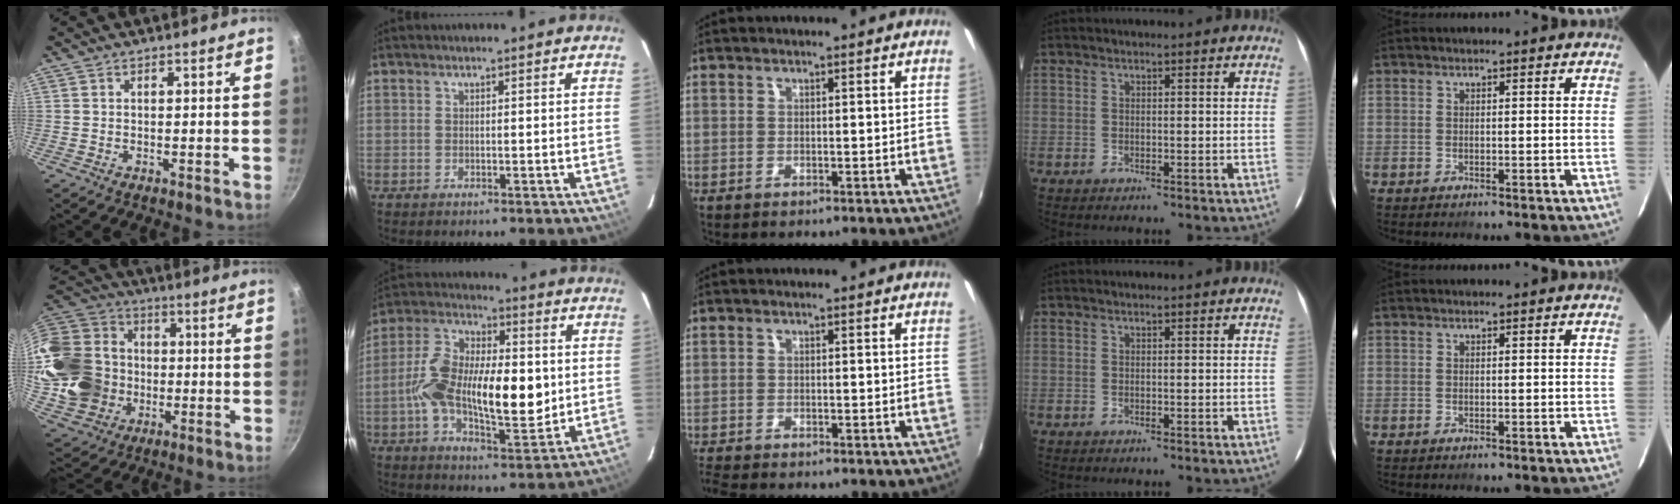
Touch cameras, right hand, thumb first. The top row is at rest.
{"thumb": {"total": 22.3, "force": [-2.0, 18.8, 11.8], "torque": [-0.216, 0.040, -0.019]}, "index": {"total": 19.0, "force": [-1.1, 8.4, 17.0], "torque": [-0.320, 0.005, -0.022]}, "middle": {"total": 3.2, "force": [-3.0, 0.3, 1.2], "torque": [-0.033, -0.020, -0.058]}}